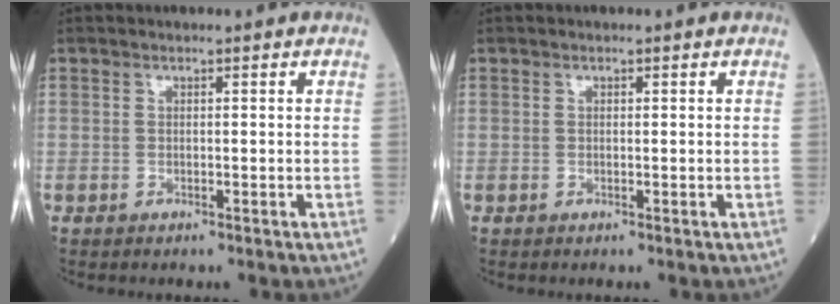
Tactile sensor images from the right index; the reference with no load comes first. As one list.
[{"total": 0.0}]